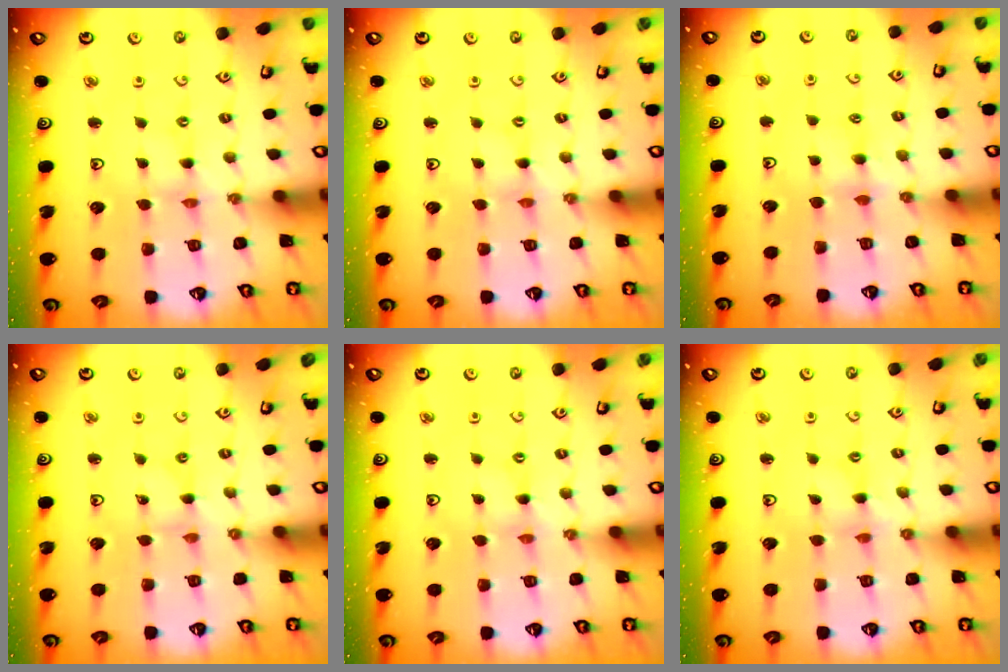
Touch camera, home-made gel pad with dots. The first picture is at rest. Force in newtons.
{"total": 0.0}
{"total": 5.5, "press": 5.4, "slide": 0.9}
{"total": 0.0}
{"total": 0.0}
{"total": 0.9, "press": 0.9, "slide": 0.3}